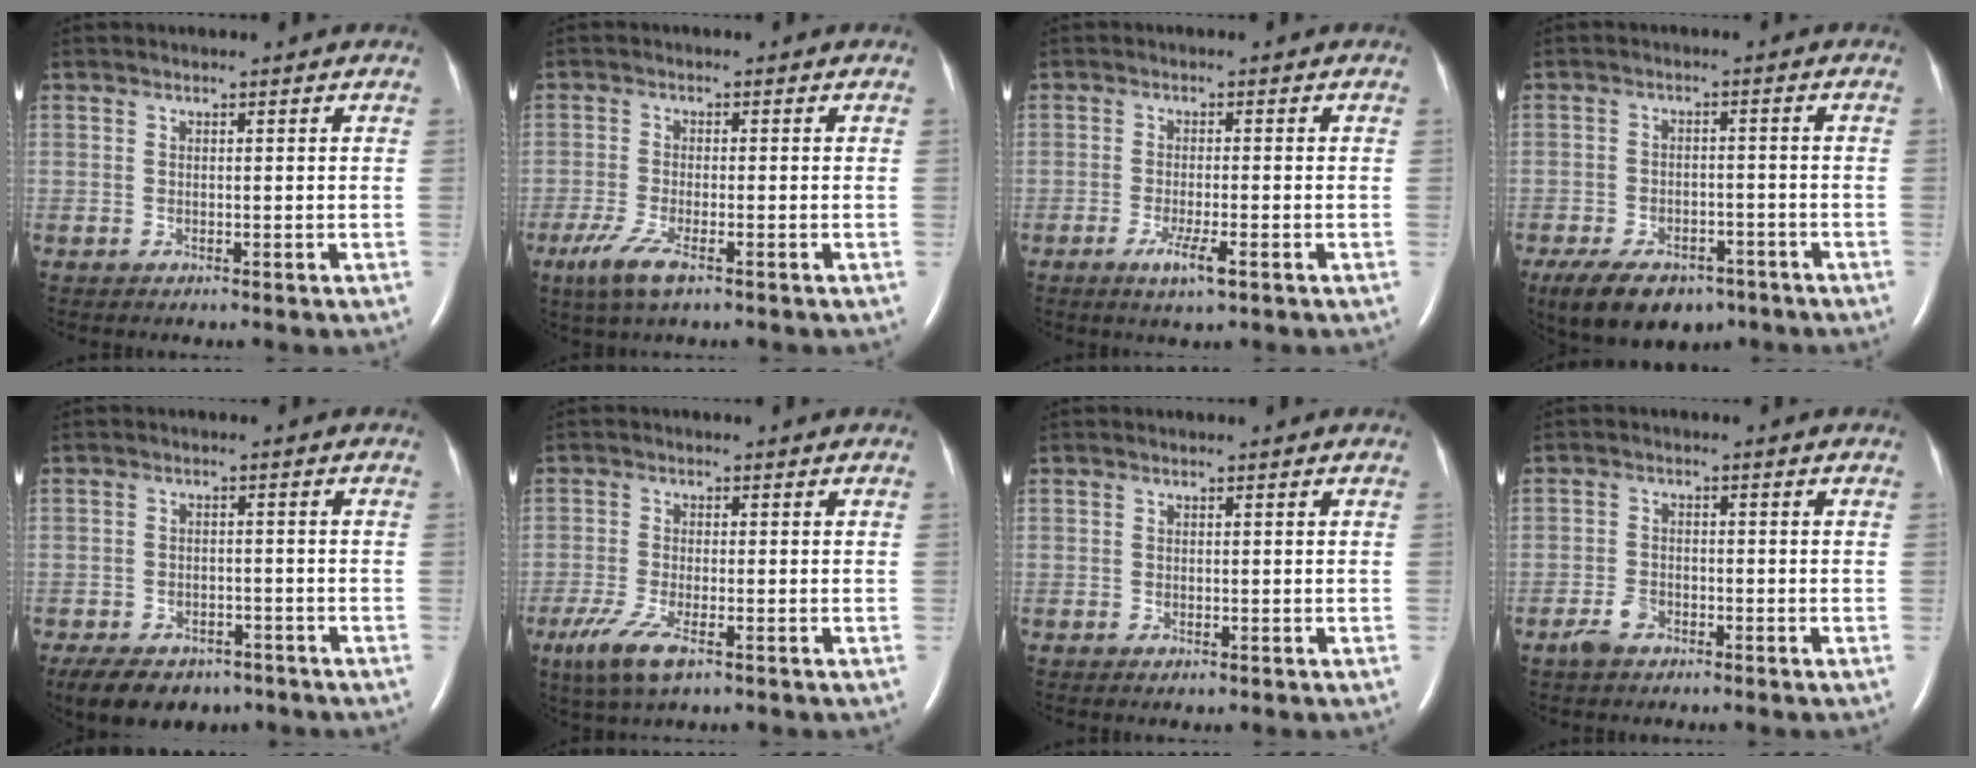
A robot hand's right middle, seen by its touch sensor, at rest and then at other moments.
{"total": 5.0, "force": [-2.9, 1.0, 4.0], "torque": [-0.093, -0.014, -0.054]}
{"total": 3.9, "force": [-2.1, 0.3, 3.4], "torque": [-0.068, -0.009, -0.037]}
{"total": 11.3, "force": [-7.7, 6.0, 5.8], "torque": [-0.105, 0.001, -0.118]}
{"total": 10.9, "force": [-7.8, 6.2, 4.4], "torque": [-0.081, 0.001, -0.110]}
{"total": 6.1, "force": [-3.4, 1.5, 4.8], "torque": [-0.104, -0.017, -0.062]}
{"total": 0.5, "force": [-0.3, 0.2, 0.4], "torque": [-0.009, -0.001, -0.003]}
{"total": 2.8, "force": [-2.0, 1.4, 1.5], "torque": [-0.036, 0.001, -0.035]}